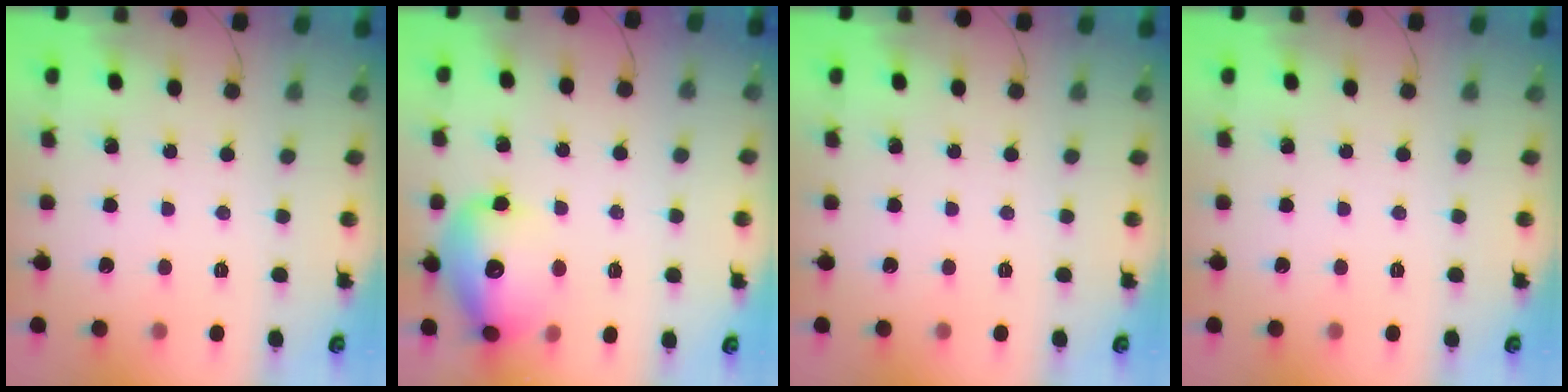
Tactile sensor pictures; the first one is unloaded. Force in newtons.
{"total": 15.4, "press": 15.3, "slide": 1.7}
{"total": 0.0}
{"total": 0.0}